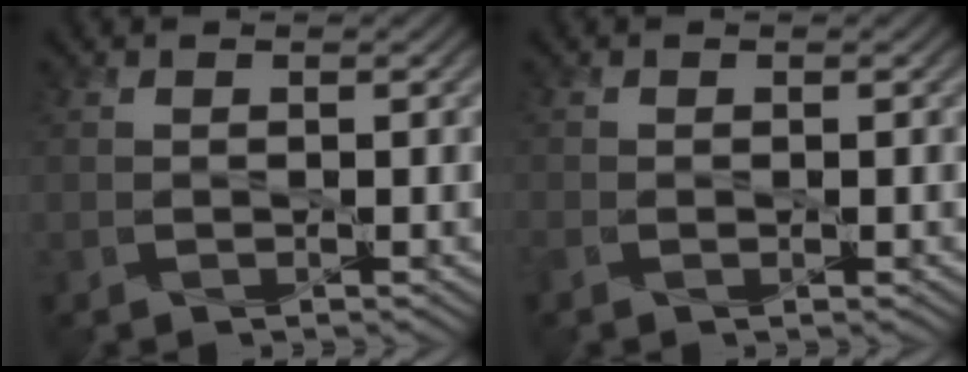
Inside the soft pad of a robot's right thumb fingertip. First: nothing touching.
{"total": 1.2, "force": [-0.6, 0.6, 0.8], "torque": [-0.022, -0.006, -0.011]}